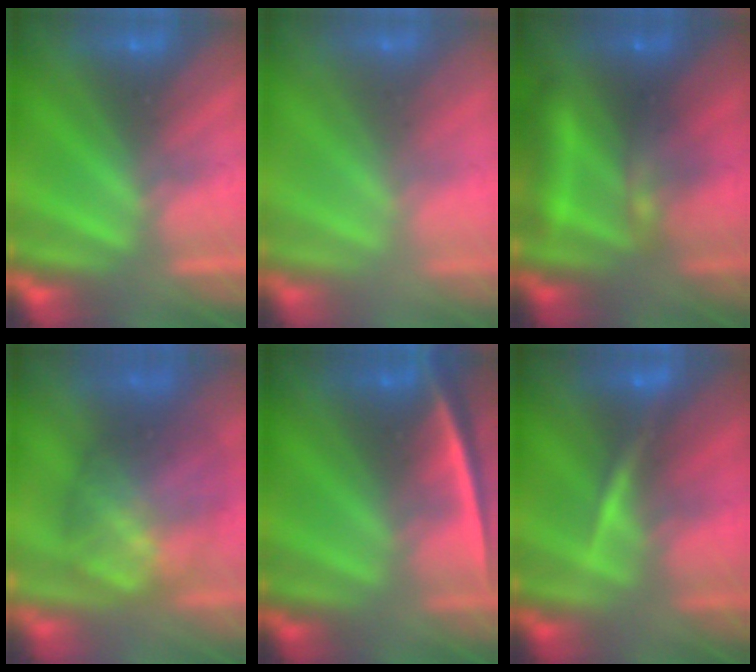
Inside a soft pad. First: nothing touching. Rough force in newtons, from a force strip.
{"total": 2.3}
{"total": 8.5}
{"total": 5.7}
{"total": 2.3}
{"total": 3.4}